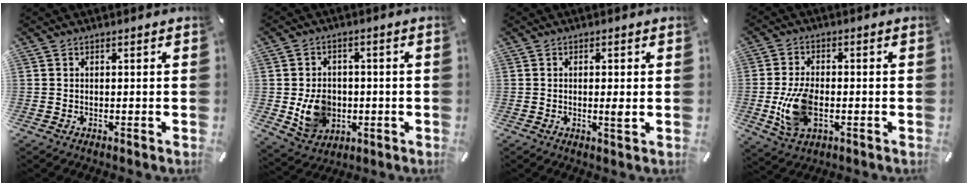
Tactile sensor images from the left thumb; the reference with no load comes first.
{"total": 9.2, "force": [-1.4, 8.0, 4.4], "torque": [-0.085, 0.011, -0.021]}
{"total": 2.8, "force": [-0.2, 0.5, 2.8], "torque": [-0.047, -0.003, -0.005]}
{"total": 10.9, "force": [-2.1, 6.4, 8.6], "torque": [-0.182, -0.008, -0.037]}